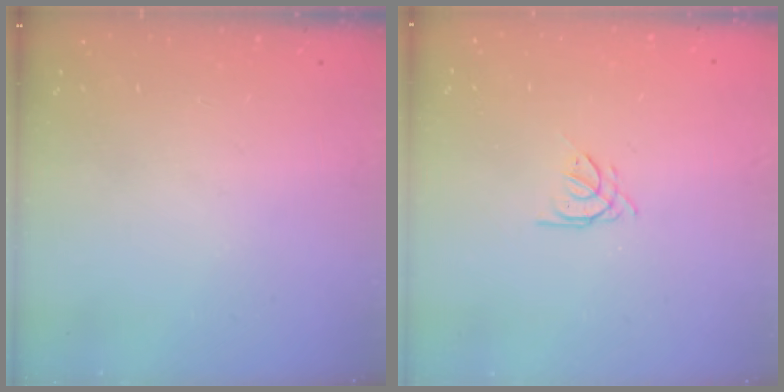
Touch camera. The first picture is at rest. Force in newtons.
{"total": 1.9, "press": 1.8, "slide": 0.5}